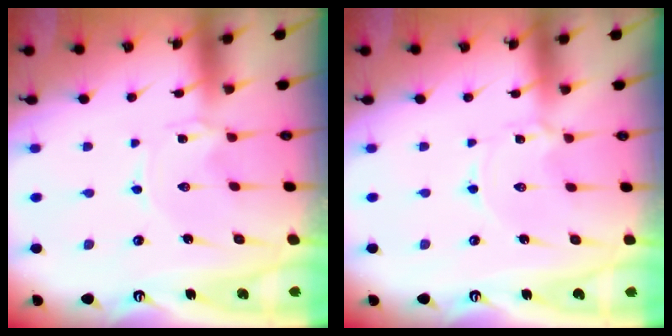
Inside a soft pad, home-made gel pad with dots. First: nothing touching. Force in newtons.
{"total": 1.2, "press": 1.2, "slide": 0.3}